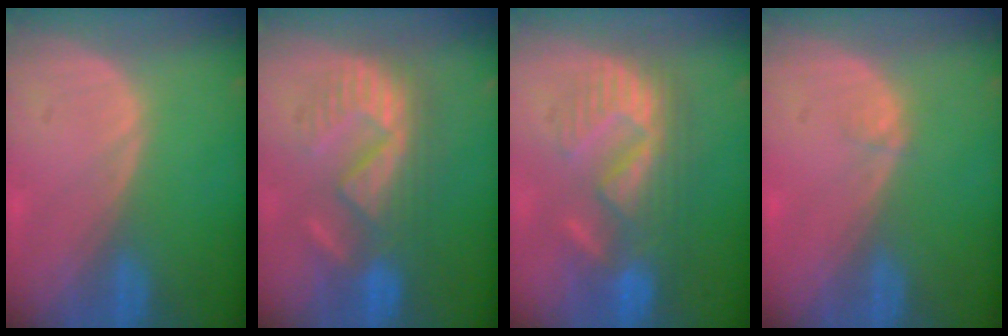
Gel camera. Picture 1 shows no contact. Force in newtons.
{"total": 8.8, "press": 8.7, "slide": 1.5}
{"total": 8.9, "press": 8.8, "slide": 1.5}
{"total": 0.5, "press": 0.5, "slide": 0.2}